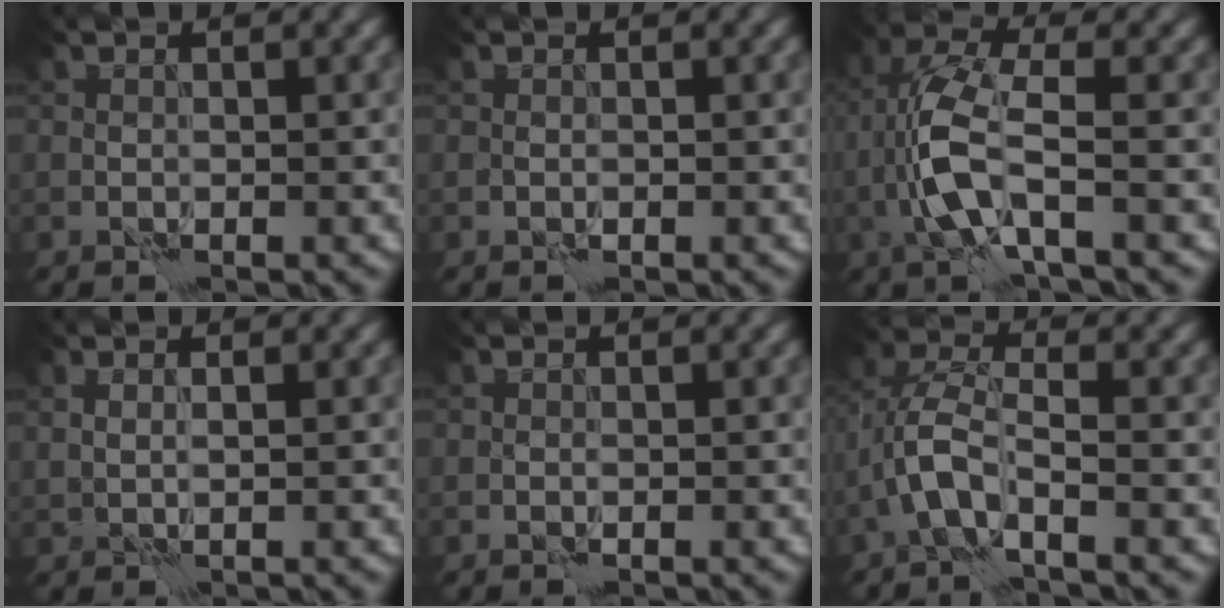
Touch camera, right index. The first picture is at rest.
{"total": 0.0}
{"total": 5.4, "force": [-1.0, 1.5, 5.0], "torque": [-0.115, 0.008, -0.024]}
{"total": 0.9, "force": [0.8, 0.0, 0.4], "torque": [-0.009, -0.009, 0.021]}
{"total": 0.0}
{"total": 4.0, "force": [-1.5, 1.4, 3.4], "torque": [-0.071, 0.007, -0.036]}